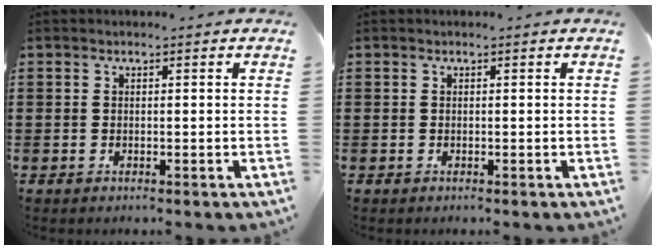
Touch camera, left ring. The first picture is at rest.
{"total": 0.0}